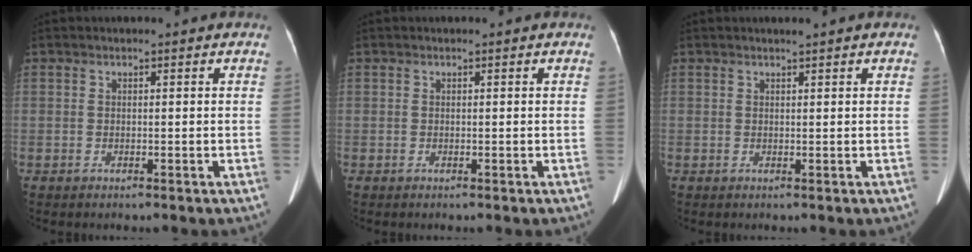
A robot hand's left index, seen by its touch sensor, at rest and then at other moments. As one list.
[{"total": 0.0}, {"total": 0.6, "force": [0.5, -0.1, 0.4], "torque": [-0.008, 0.000, 0.010]}]